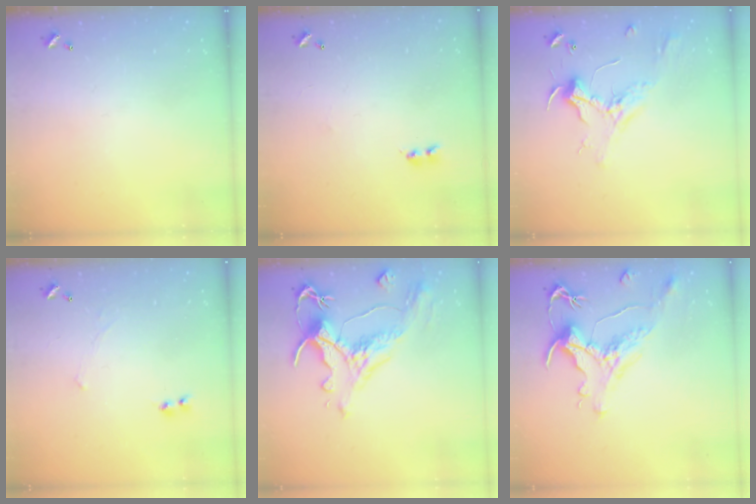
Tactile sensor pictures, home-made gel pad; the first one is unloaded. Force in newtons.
{"total": 2.2, "press": 2.1, "slide": 0.6}
{"total": 2.3, "press": 2.1, "slide": 0.9}
{"total": 2.3, "press": 2.3, "slide": 0.2}
{"total": 1.8, "press": 0.9, "slide": 1.5}
{"total": 1.5, "press": 0.7, "slide": 1.3}